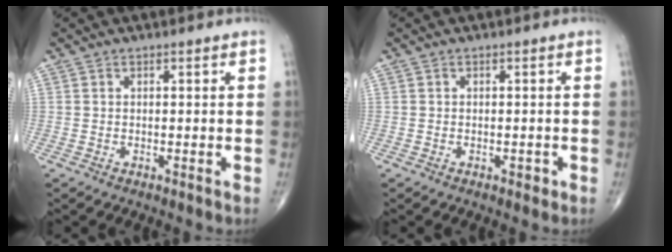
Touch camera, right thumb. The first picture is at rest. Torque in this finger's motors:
{"motor_torque": [0.25, 0.39, -0.12, -0.02, -0.01]}